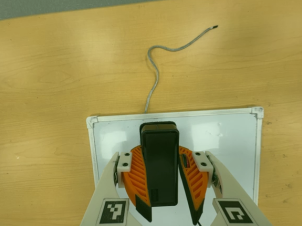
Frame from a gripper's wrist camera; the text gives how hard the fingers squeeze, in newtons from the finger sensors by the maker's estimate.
{"total": 11.8, "left": 10.4, "right": 13.2}